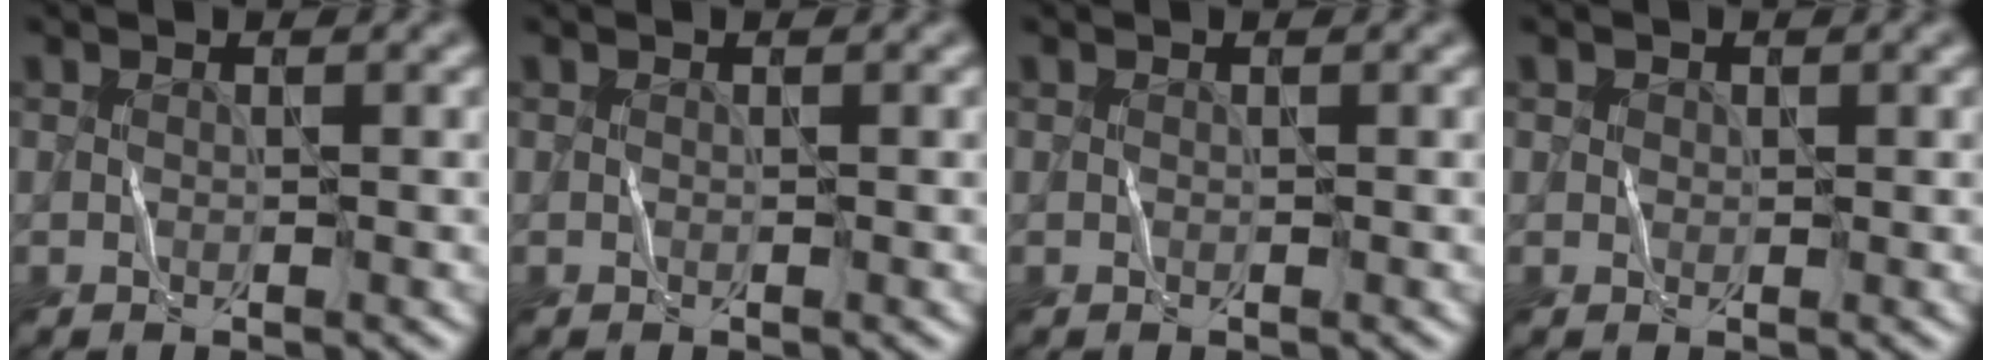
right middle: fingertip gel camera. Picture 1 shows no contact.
{"total": 0.0}
{"total": 0.0}
{"total": 0.7, "force": [0.3, 0.6, 0.1], "torque": [0.001, -0.002, 0.004]}